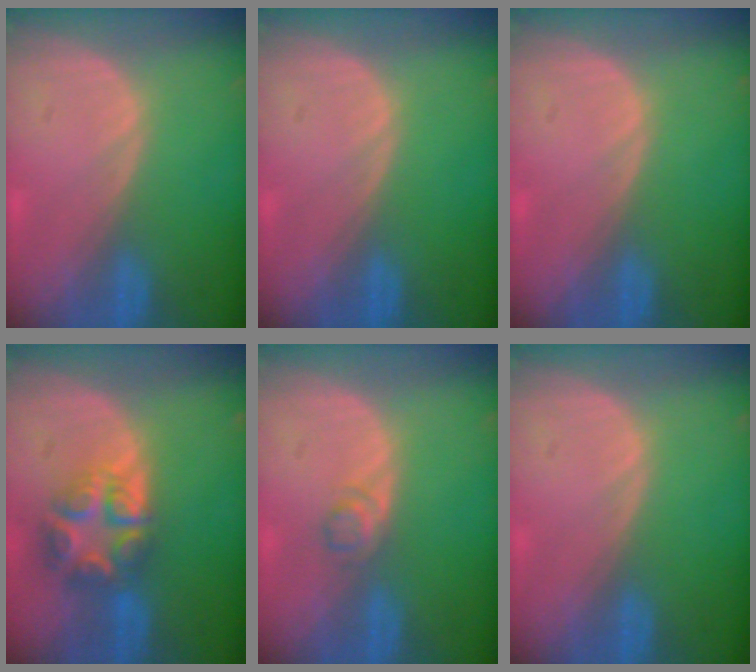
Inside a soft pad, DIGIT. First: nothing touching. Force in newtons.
{"total": 0.0}
{"total": 0.0}
{"total": 8.0, "press": 6.9, "slide": 4.0}
{"total": 1.9, "press": 1.8, "slide": 0.2}
{"total": 0.0}